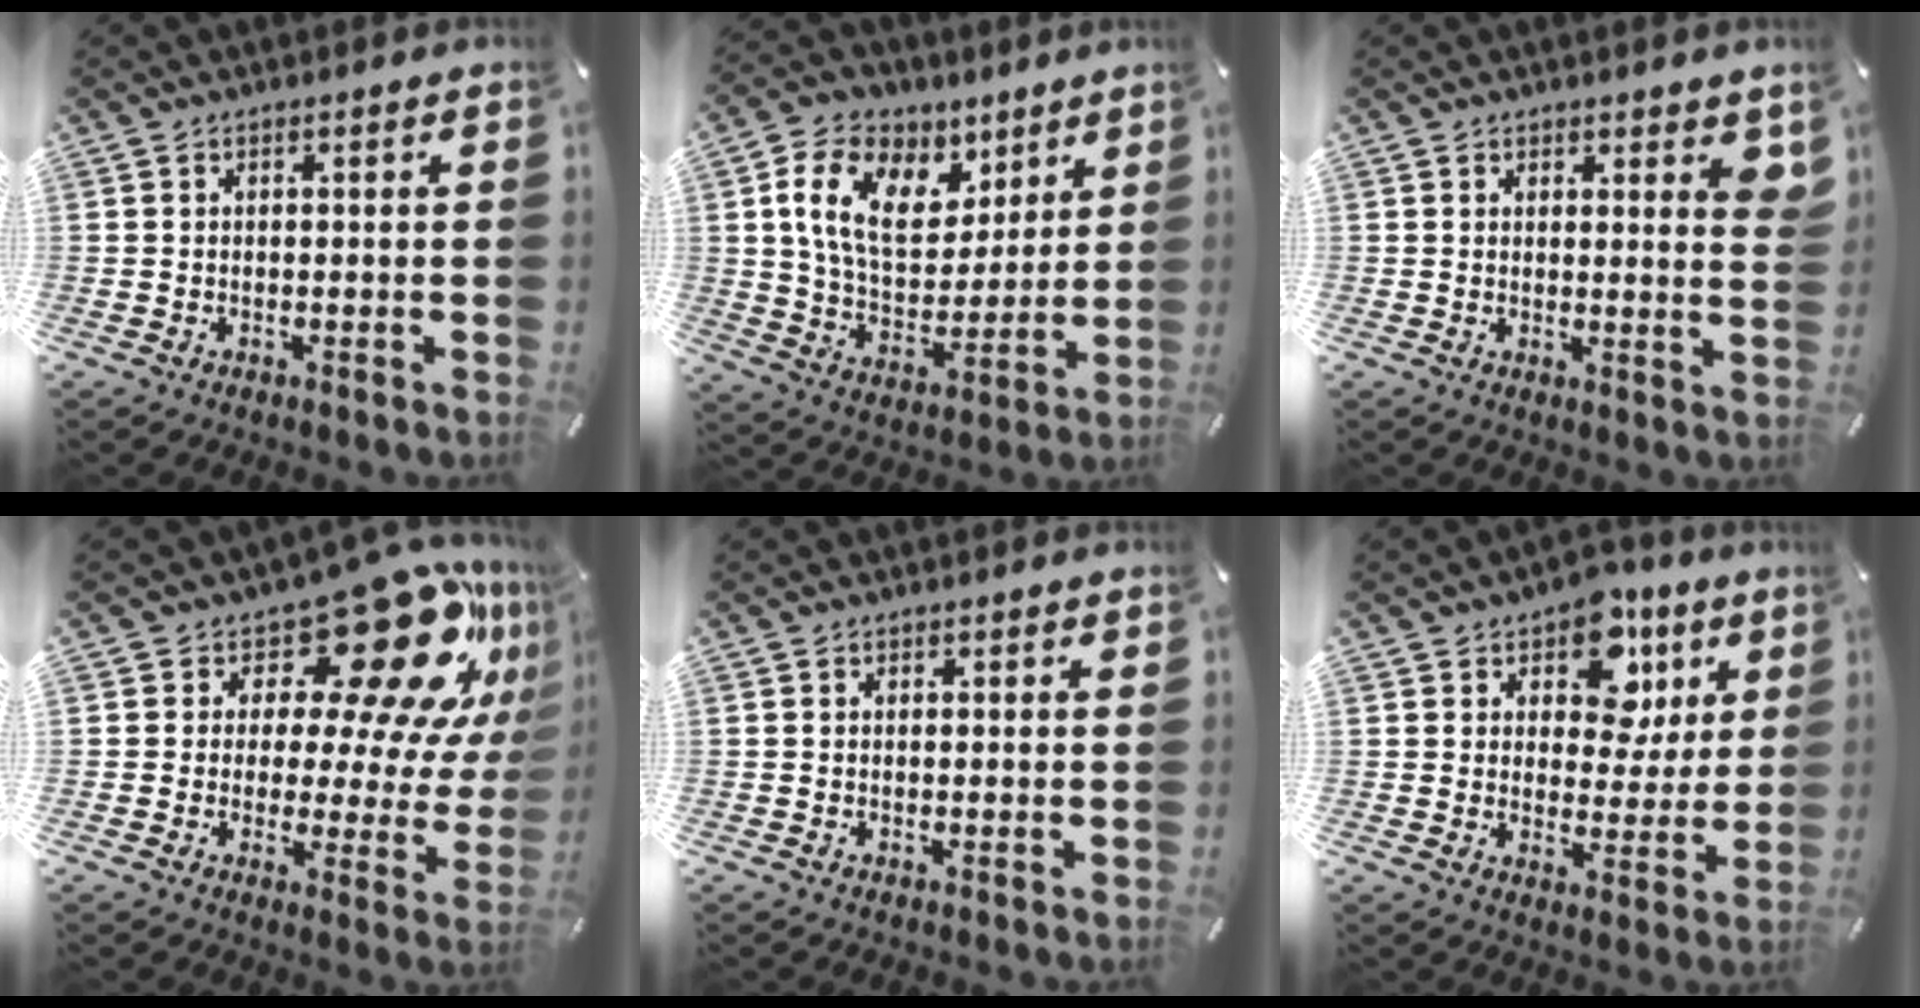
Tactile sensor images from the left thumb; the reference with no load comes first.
{"total": 15.6, "force": [7.1, 10.7, 8.9], "torque": [-0.161, -0.016, 0.136]}
{"total": 3.4, "force": [2.4, 1.3, 1.9], "torque": [-0.011, -0.014, 0.038]}
{"total": 20.9, "force": [12.5, 9.4, 13.8], "torque": [-0.176, -0.105, 0.204]}
{"total": 0.6, "force": [0.4, 0.3, 0.2], "torque": [0.005, -0.002, 0.006]}
{"total": 12.1, "force": [6.4, 8.2, 6.3], "torque": [-0.083, -0.034, 0.110]}